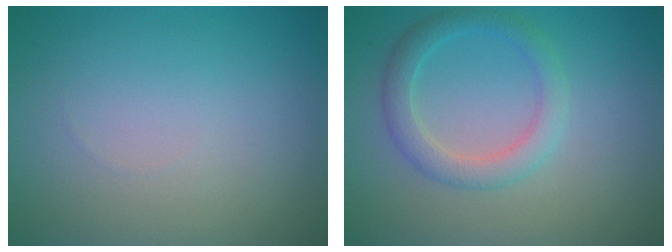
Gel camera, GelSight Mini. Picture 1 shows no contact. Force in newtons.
{"total": 2.9, "press": 2.9, "slide": 0.1}